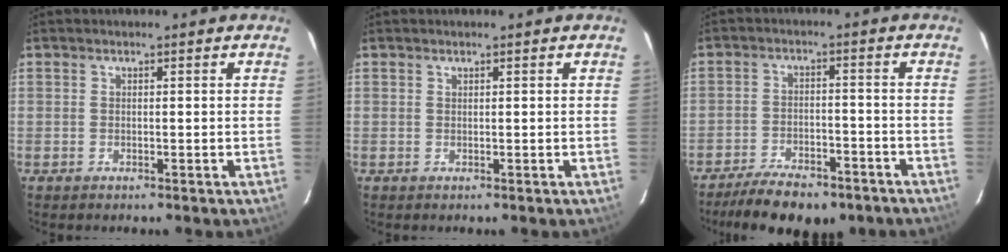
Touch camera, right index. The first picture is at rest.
{"total": 0.0}
{"total": 14.0, "force": [-10.9, 5.2, 7.0], "torque": [-0.150, -0.014, -0.159]}